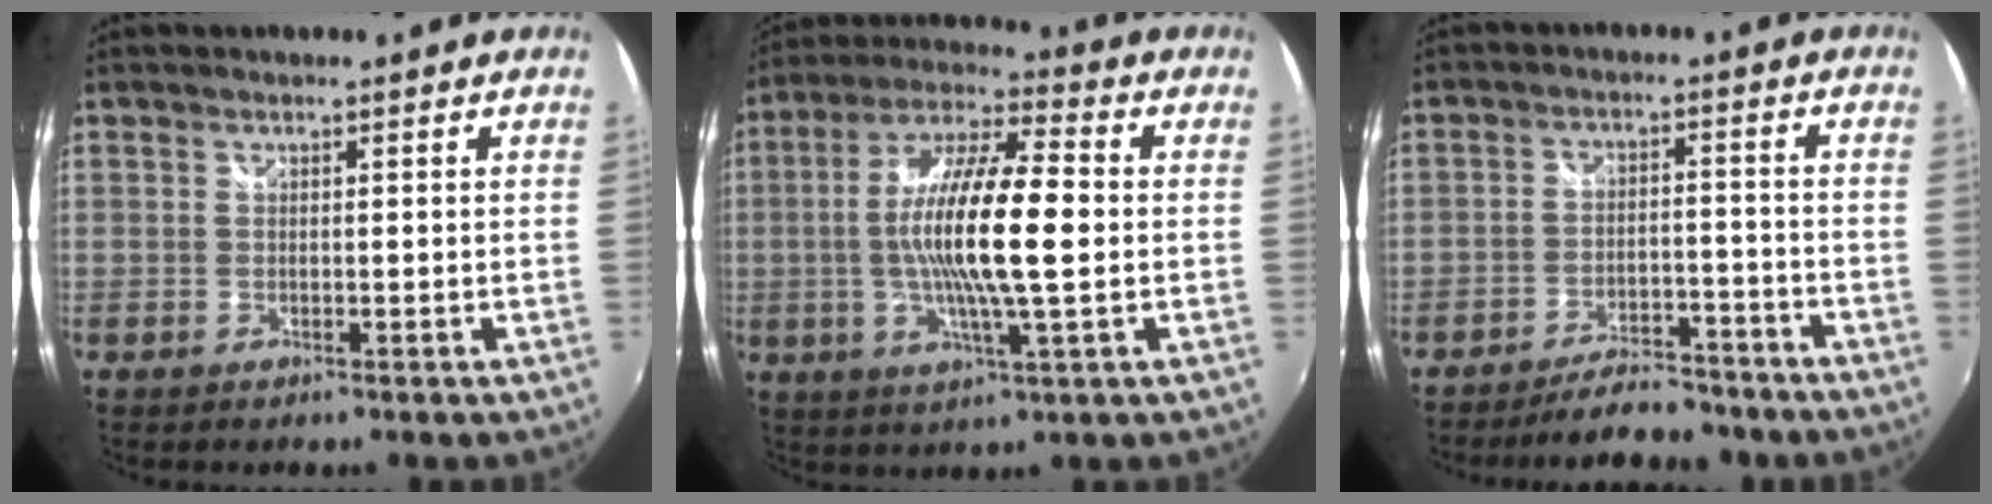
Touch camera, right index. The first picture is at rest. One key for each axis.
{"total": 16.2, "fx": -0.7, "fy": 2.8, "fz": 15.9, "tx": -0.299, "ty": 0.003, "tz": -0.019}
{"total": 10.5, "fx": -9.2, "fy": 3.3, "fz": 3.9, "tx": -0.091, "ty": 0.009, "tz": -0.124}